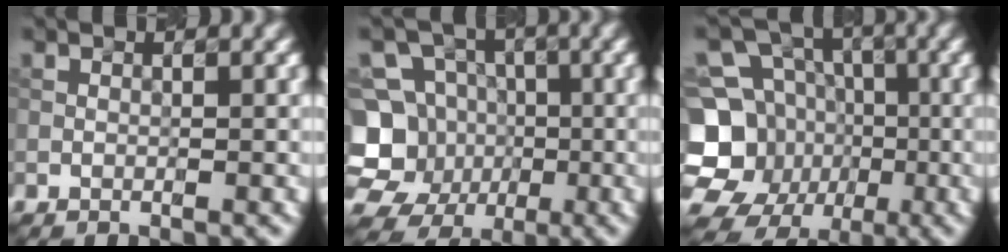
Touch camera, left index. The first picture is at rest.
{"total": 10.6, "force": [-3.1, 9.8, 2.6], "torque": [-0.065, 0.002, -0.073]}
{"total": 12.4, "force": [-3.2, 11.3, 4.1], "torque": [-0.110, -0.012, -0.075]}